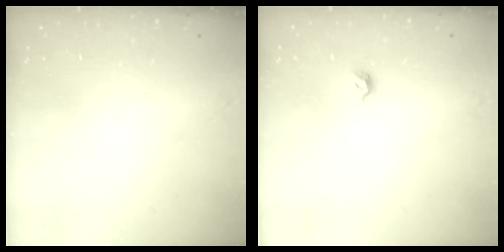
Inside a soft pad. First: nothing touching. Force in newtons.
{"total": 3.8, "press": 3.7, "slide": 0.8}